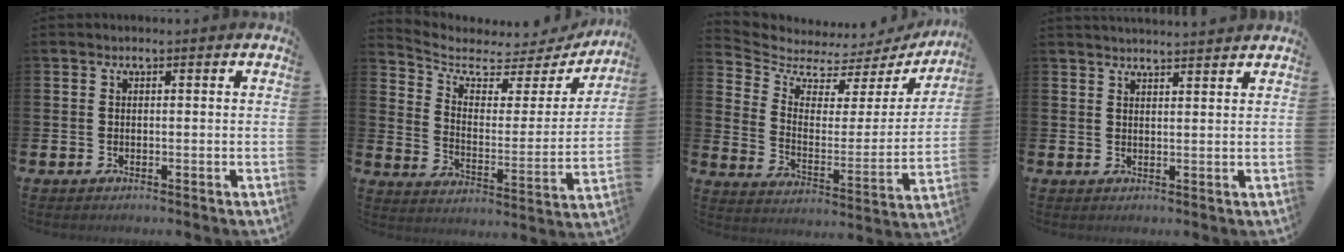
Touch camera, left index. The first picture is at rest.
{"total": 4.9, "force": [4.1, 2.3, 1.3], "torque": [-0.052, -0.041, 0.060]}
{"total": 5.2, "force": [4.4, 2.7, 1.0], "torque": [-0.057, -0.038, 0.068]}
{"total": 2.7, "force": [2.7, -0.2, 0.0], "torque": [-0.005, -0.015, 0.048]}